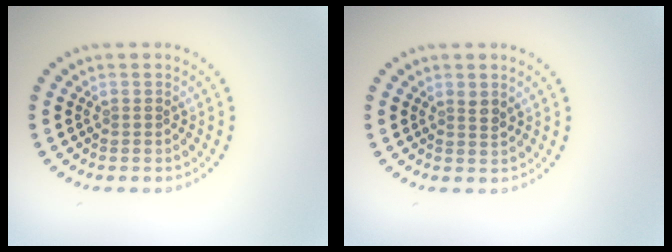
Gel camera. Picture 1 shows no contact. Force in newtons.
{"total": 1.0, "press": 0.8, "slide": 0.6}